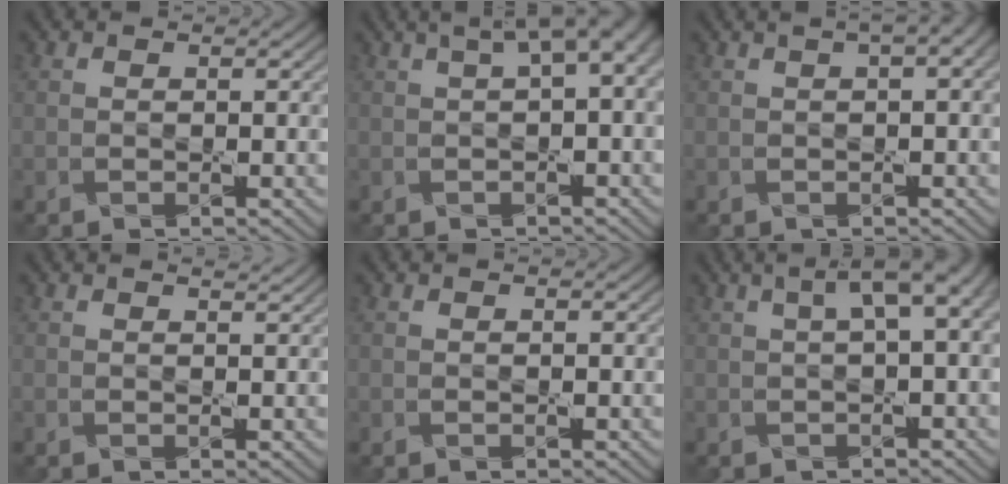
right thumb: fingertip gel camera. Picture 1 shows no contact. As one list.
[{"total": 5.4, "force": [1.7, 1.5, 4.9], "torque": [-0.067, 0.018, 0.029]}, {"total": 3.9, "force": [1.4, 1.2, 3.4], "torque": [-0.048, 0.014, 0.014]}, {"total": 0.8, "force": [0.8, -0.1, 0.0], "torque": [-0.004, -0.002, 0.008]}, {"total": 0.0}, {"total": 4.7, "force": [1.2, 1.3, 4.4], "torque": [-0.061, 0.019, 0.017]}]